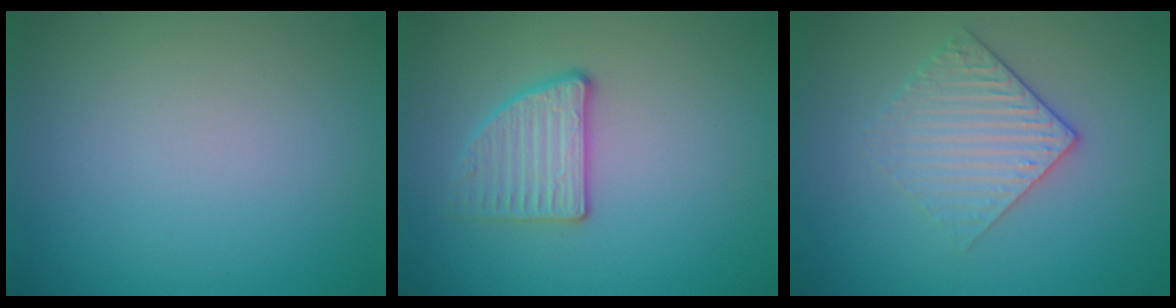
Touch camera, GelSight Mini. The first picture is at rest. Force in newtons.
{"total": 2.7, "press": 2.6, "slide": 0.8}
{"total": 3.1, "press": 2.6, "slide": 1.7}